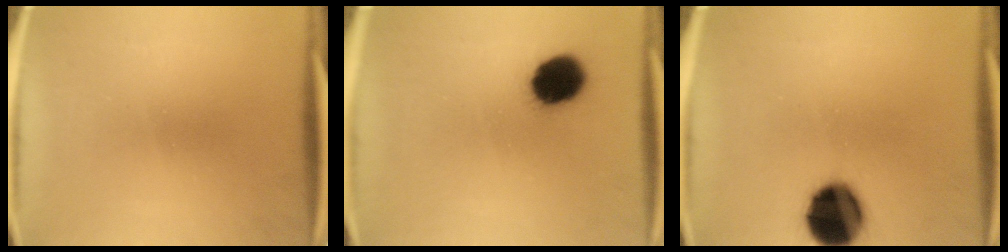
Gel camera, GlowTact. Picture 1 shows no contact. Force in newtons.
{"total": 11.7}
{"total": 16.1}